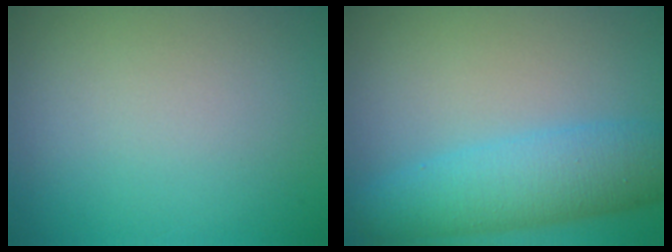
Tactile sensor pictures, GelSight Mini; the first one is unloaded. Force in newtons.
{"total": 6.0, "press": 6.0, "slide": 0.2}